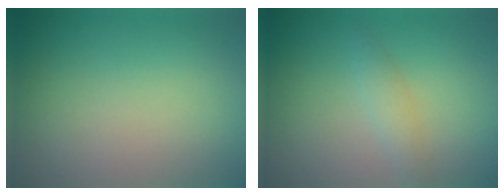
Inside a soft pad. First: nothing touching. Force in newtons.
{"total": 1.6, "press": 1.6, "slide": 0.0}